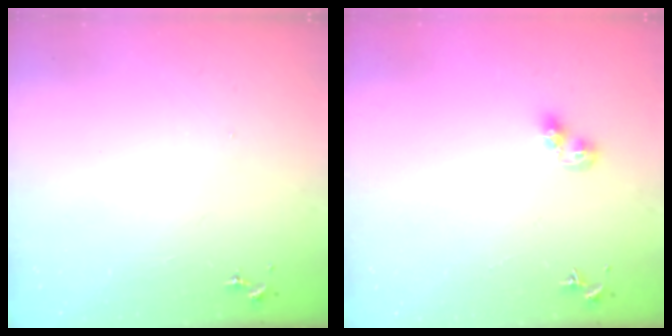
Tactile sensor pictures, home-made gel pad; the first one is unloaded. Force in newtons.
{"total": 6.1, "press": 6.1, "slide": 0.6}